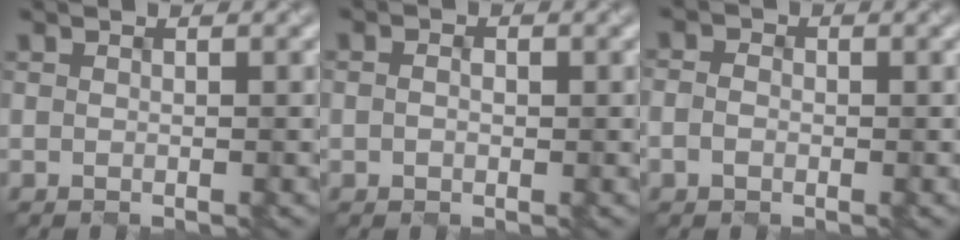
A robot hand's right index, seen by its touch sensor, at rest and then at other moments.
{"total": 1.8, "force": [0.0, 1.4, 1.0], "torque": [-0.017, 0.003, -0.003]}
{"total": 1.9, "force": [-0.6, 1.5, 0.9], "torque": [-0.009, -0.001, -0.014]}